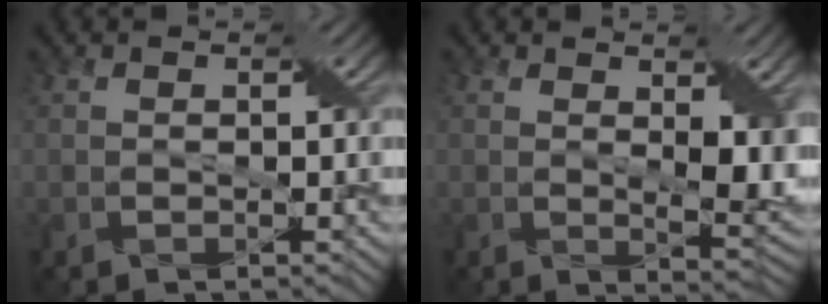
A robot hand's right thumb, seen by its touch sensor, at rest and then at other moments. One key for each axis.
{"total": 5.8, "fx": 1.2, "fy": 2.5, "fz": 5.1, "tx": -0.087, "ty": -0.012, "tz": 0.027}